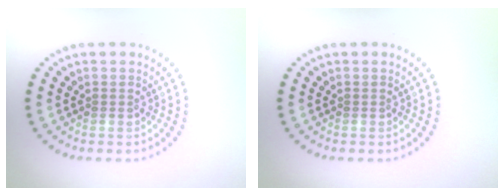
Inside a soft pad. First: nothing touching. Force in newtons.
{"total": 0.0}